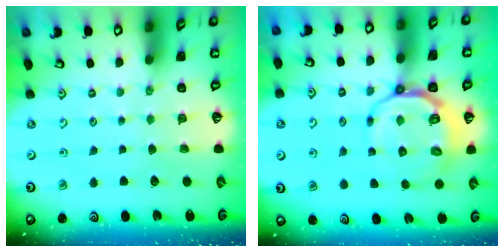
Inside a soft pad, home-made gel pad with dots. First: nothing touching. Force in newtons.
{"total": 9.9, "press": 9.4, "slide": 2.9}